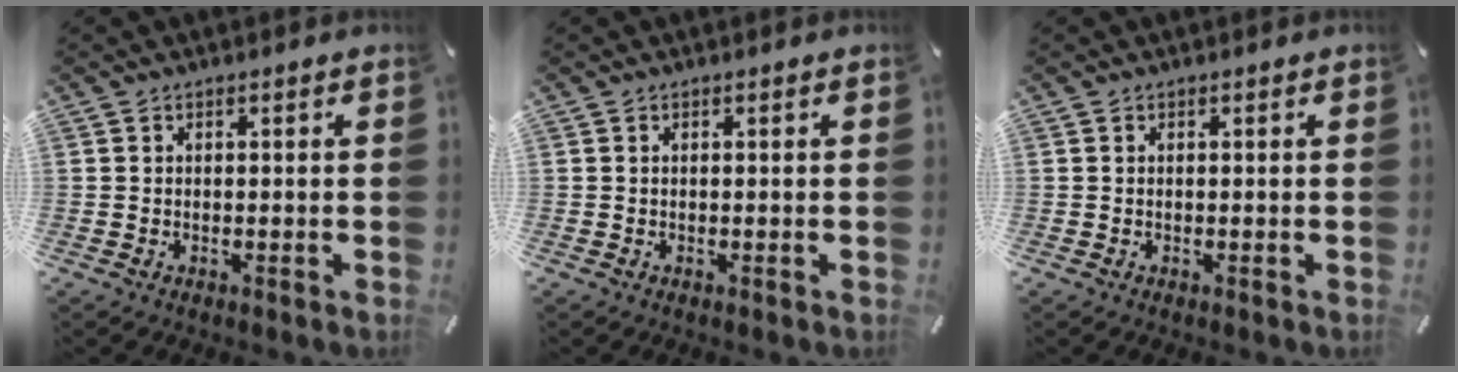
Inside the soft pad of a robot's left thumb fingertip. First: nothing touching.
{"total": 0.0}
{"total": 0.0}